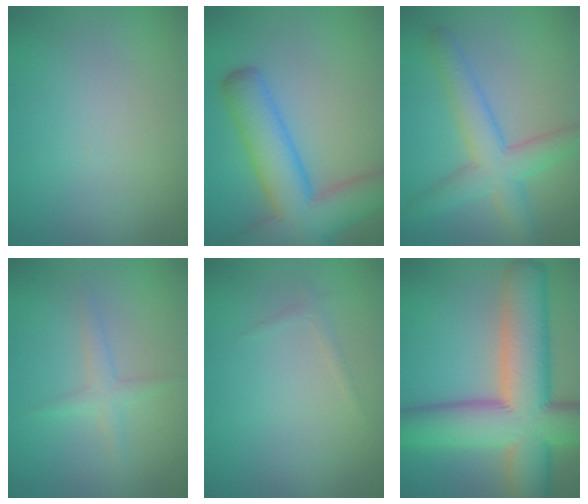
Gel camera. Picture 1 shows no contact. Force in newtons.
{"total": 9.3, "press": 9.3, "slide": 0.7}
{"total": 4.9, "press": 4.9, "slide": 0.1}
{"total": 1.6, "press": 1.6, "slide": 0.0}
{"total": 0.7, "press": 0.7, "slide": 0.0}
{"total": 13.6, "press": 13.5, "slide": 0.6}